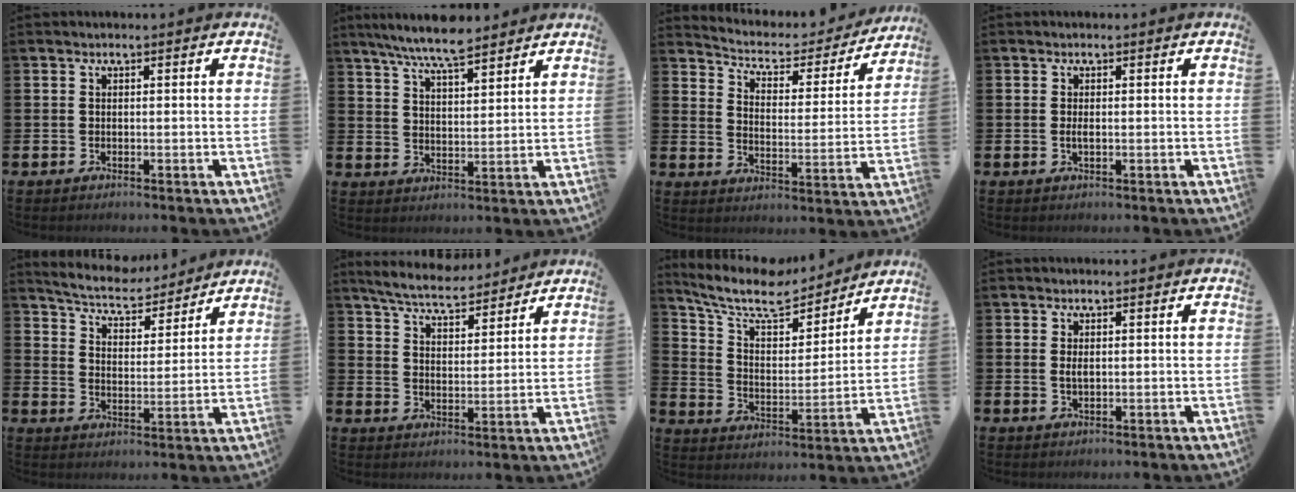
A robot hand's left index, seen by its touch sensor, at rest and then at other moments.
{"total": 7.5, "force": [6.8, 1.0, 2.9], "torque": [-0.071, -0.028, 0.123]}
{"total": 5.4, "force": [5.0, 1.8, 1.2], "torque": [-0.047, -0.041, 0.078]}
{"total": 1.0, "force": [-0.2, 0.3, 1.0], "torque": [-0.016, 0.001, -0.006]}
{"total": 6.6, "force": [6.3, 1.4, 1.6], "torque": [-0.055, -0.042, 0.109]}
{"total": 6.0, "force": [5.7, 1.1, 1.4], "torque": [-0.051, -0.028, 0.102]}
{"total": 10.2, "force": [8.8, 3.1, 4.1], "torque": [-0.109, -0.061, 0.150]}
{"total": 1.1, "force": [0.1, 0.5, 0.9], "torque": [-0.009, -0.001, -0.001]}